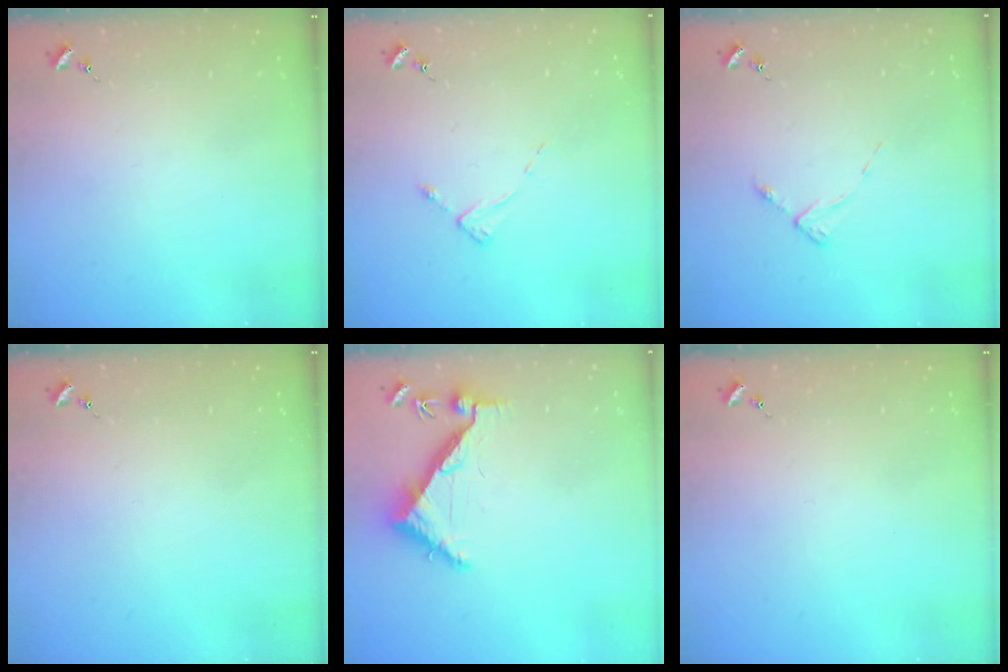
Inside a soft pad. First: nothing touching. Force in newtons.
{"total": 2.1, "press": 2.0, "slide": 0.4}
{"total": 2.7, "press": 2.7, "slide": 0.4}
{"total": 0.0}
{"total": 6.7, "press": 6.7, "slide": 0.8}
{"total": 0.0}